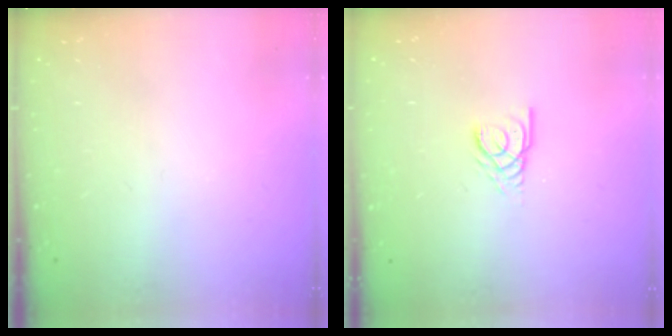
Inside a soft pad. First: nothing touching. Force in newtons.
{"total": 2.7, "press": 2.7, "slide": 0.2}